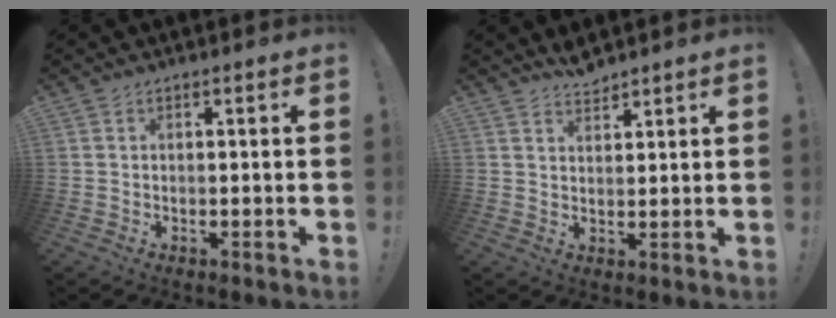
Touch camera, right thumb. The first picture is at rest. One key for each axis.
{"total": 3.6, "fx": 3.4, "fy": 1.1, "fz": 0.7, "tx": 0.002, "ty": -0.026, "tz": 0.060}